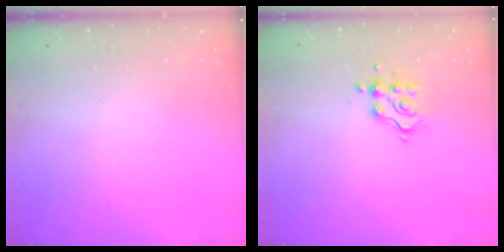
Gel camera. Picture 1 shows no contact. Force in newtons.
{"total": 7.1, "press": 7.1, "slide": 0.5}